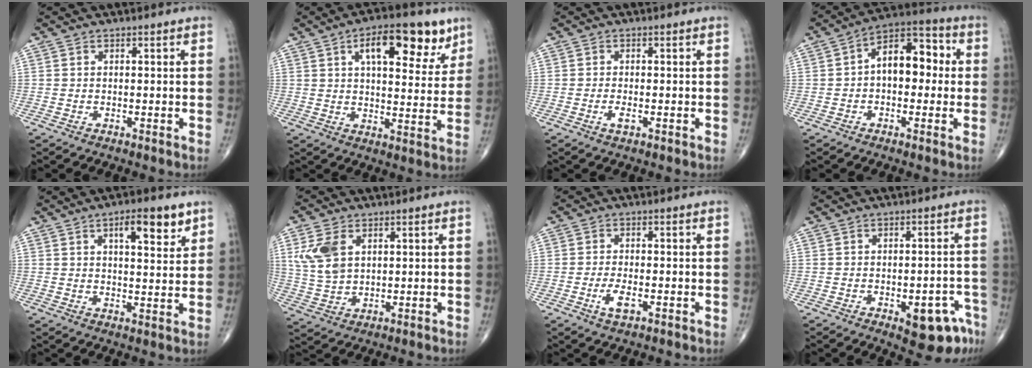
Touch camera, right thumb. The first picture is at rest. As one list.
[{"total": 14.4, "force": [7.3, 6.2, 10.8], "torque": [-0.120, -0.024, 0.106]}, {"total": 1.8, "force": [-0.7, 0.6, 1.5], "torque": [-0.028, 0.000, -0.015]}, {"total": 11.3, "force": [0.7, 6.8, 9.0], "torque": [-0.109, 0.037, -0.003]}, {"total": 8.3, "force": [4.5, 2.7, 6.4], "torque": [-0.079, -0.024, 0.065]}, {"total": 8.2, "force": [2.9, 5.1, 5.7], "torque": [-0.116, -0.005, 0.068]}, {"total": 3.6, "force": [-1.3, 1.4, 3.0], "torque": [-0.058, 0.000, -0.024]}, {"total": 9.3, "force": [-4.7, 4.1, 6.9], "torque": [-0.057, 0.029, -0.051]}]